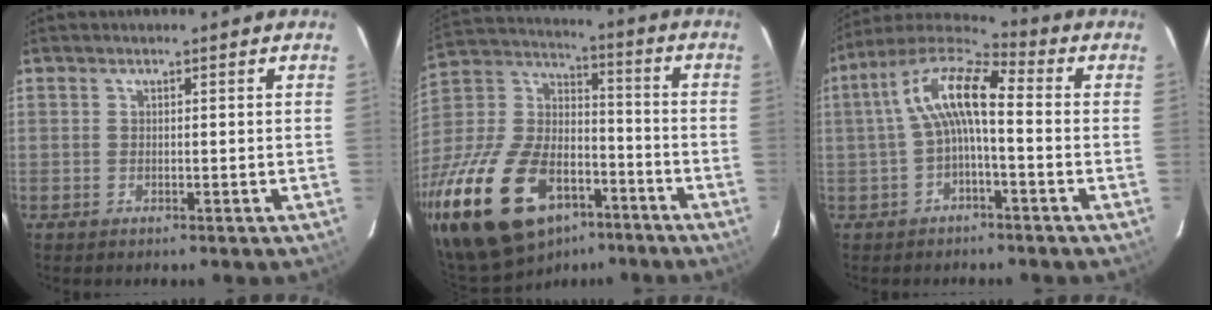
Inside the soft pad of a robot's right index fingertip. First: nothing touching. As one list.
[{"total": 29.3, "force": [-16.3, 16.5, 17.9], "torque": [-0.387, -0.004, -0.266]}, {"total": 10.5, "force": [-0.1, 3.3, 10.0], "torque": [-0.200, 0.026, -0.009]}]